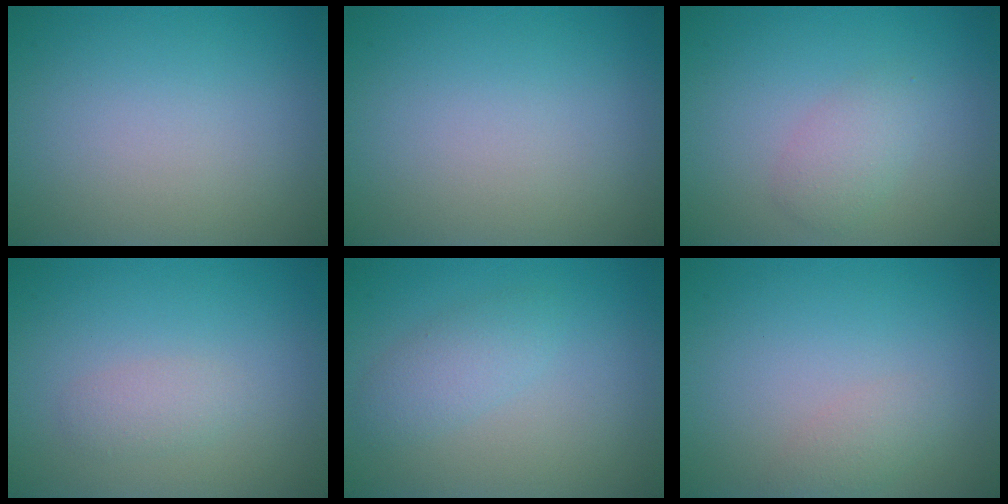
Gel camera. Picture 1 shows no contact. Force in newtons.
{"total": 0.0}
{"total": 2.0, "press": 2.0, "slide": 0.0}
{"total": 1.4, "press": 1.4, "slide": 0.1}
{"total": 2.1, "press": 2.1, "slide": 0.1}
{"total": 1.4, "press": 1.4, "slide": 0.1}